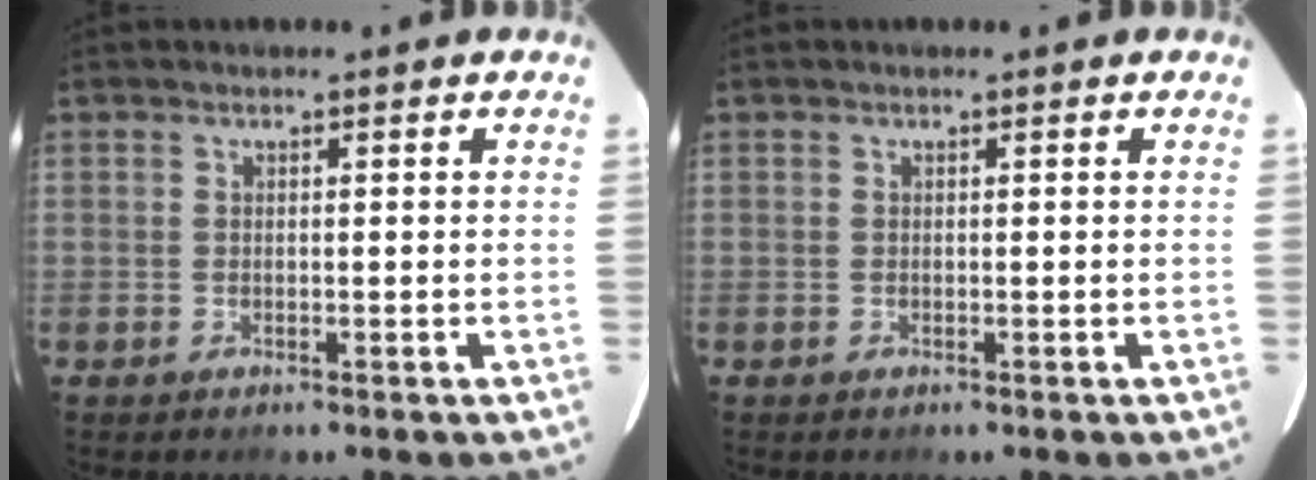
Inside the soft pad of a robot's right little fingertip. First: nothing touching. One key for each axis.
{"total": 0.0}